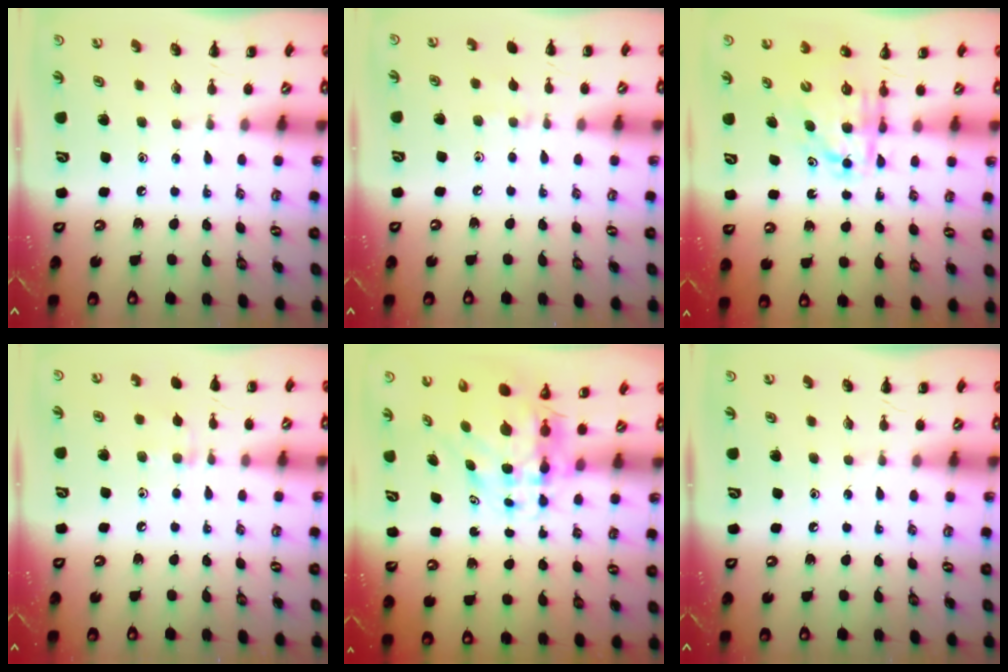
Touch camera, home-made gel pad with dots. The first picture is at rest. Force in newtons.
{"total": 4.8, "press": 4.5, "slide": 1.7}
{"total": 6.6, "press": 6.5, "slide": 1.1}
{"total": 5.9, "press": 5.5, "slide": 2.2}
{"total": 8.0, "press": 7.8, "slide": 2.1}
{"total": 0.0}